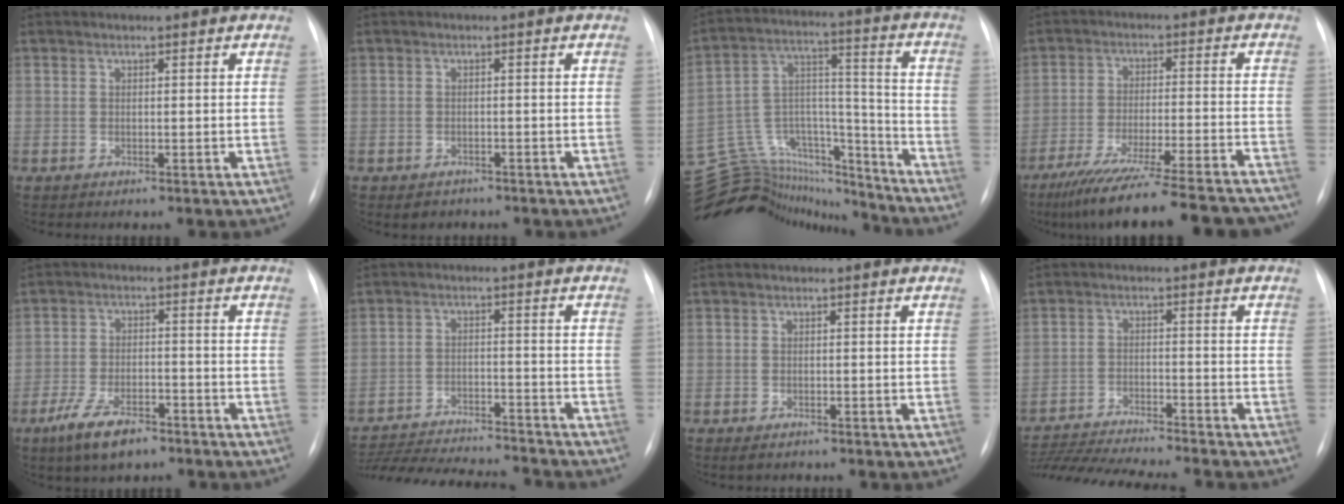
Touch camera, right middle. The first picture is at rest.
{"total": 2.1, "force": [-1.6, 1.4, 0.3], "torque": [-0.004, 0.003, -0.019]}
{"total": 26.3, "force": [-24.0, 8.2, 6.8], "torque": [-0.156, 0.043, -0.372]}
{"total": 22.1, "force": [-19.4, 1.2, 10.5], "torque": [-0.132, -0.033, -0.278]}
{"total": 9.6, "force": [-7.0, 2.2, 6.2], "torque": [-0.128, -0.020, -0.124]}
{"total": 19.9, "force": [-18.4, 2.1, 7.2], "torque": [-0.154, -0.031, -0.265]}
{"total": 1.2, "force": [-1.0, 0.6, 0.5], "torque": [-0.009, -0.001, -0.011]}
{"total": 16.9, "force": [-15.5, 0.3, 6.9], "torque": [-0.129, -0.029, -0.235]}